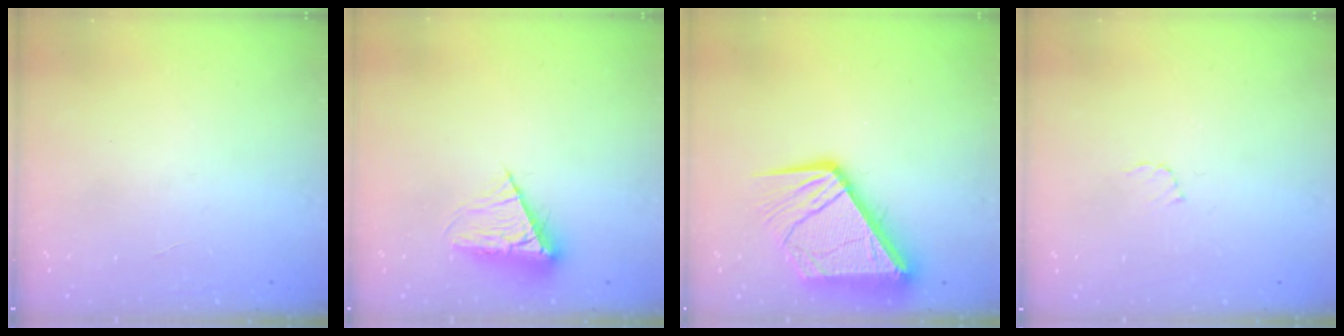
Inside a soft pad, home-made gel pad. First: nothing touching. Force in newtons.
{"total": 8.6, "press": 8.5, "slide": 0.4}
{"total": 15.1, "press": 15.0, "slide": 1.7}
{"total": 3.6, "press": 3.6, "slide": 0.3}